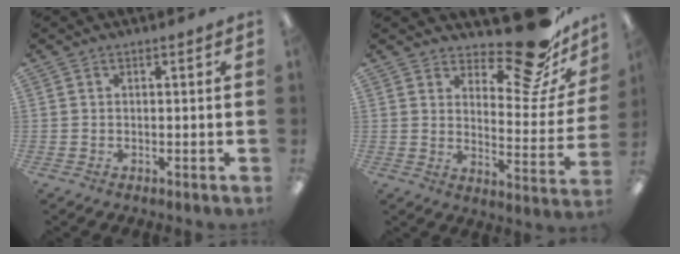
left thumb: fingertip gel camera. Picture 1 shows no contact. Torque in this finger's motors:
{"motor_torque": [1.19, 0.52, 1.03, -0.76, 0.18]}